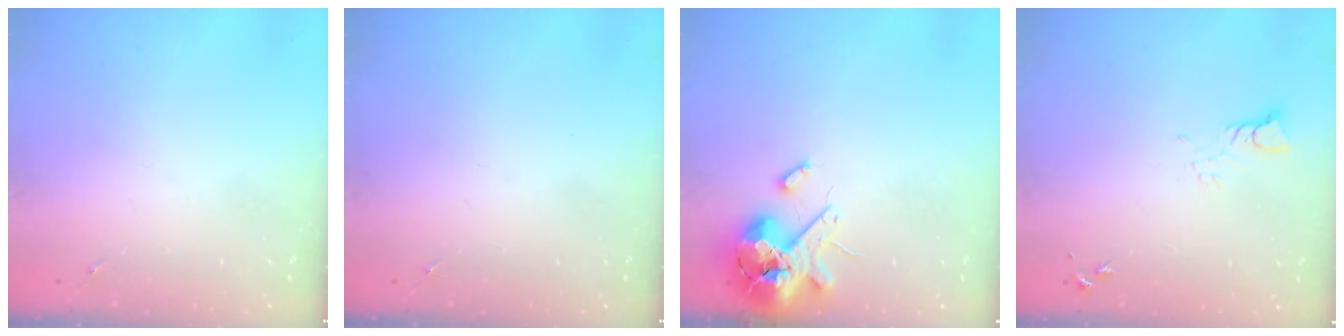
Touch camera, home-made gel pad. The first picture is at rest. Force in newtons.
{"total": 0.0}
{"total": 13.2, "press": 13.0, "slide": 2.2}
{"total": 3.2, "press": 3.1, "slide": 0.4}